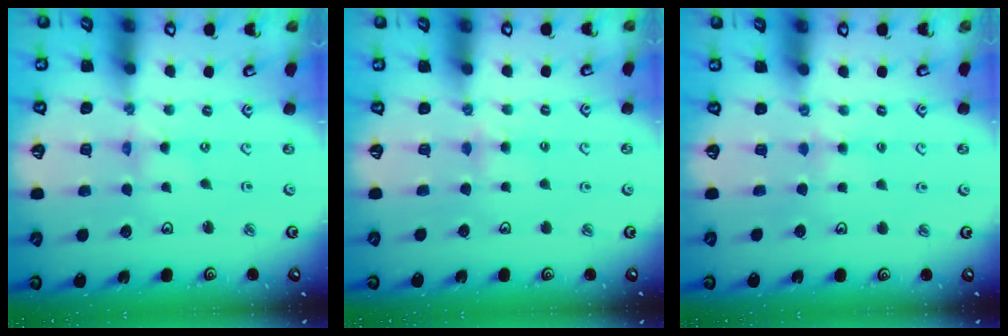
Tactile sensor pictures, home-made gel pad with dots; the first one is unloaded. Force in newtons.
{"total": 3.8, "press": 3.7, "slide": 0.6}
{"total": 3.3, "press": 3.2, "slide": 0.6}